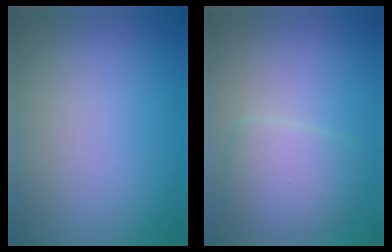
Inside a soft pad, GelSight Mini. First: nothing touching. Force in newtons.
{"total": 3.5, "press": 3.5, "slide": 0.3}